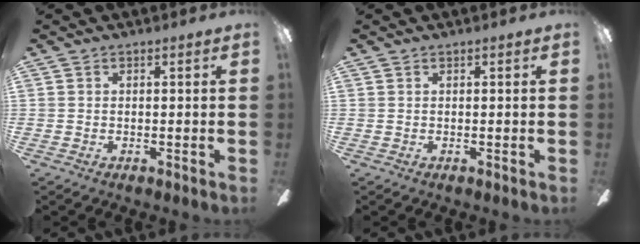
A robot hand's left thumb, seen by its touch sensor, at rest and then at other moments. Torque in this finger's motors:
{"motor_torque": [-0.02, -0.02, 0.03, -0.02, 0.00]}